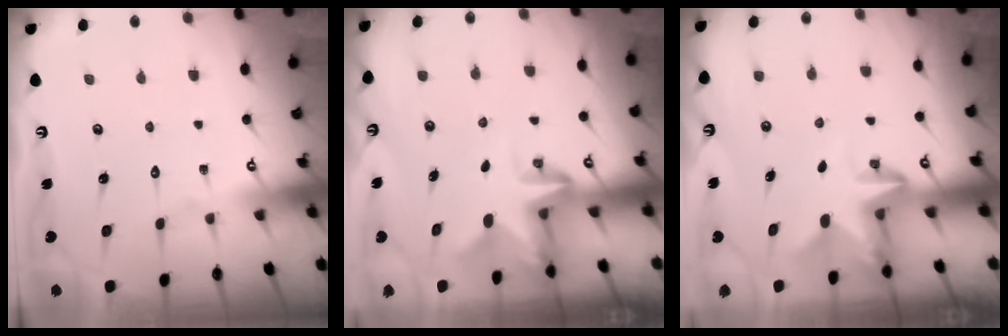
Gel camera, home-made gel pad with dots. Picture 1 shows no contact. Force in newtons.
{"total": 2.4, "press": 2.4, "slide": 0.4}
{"total": 2.8, "press": 2.8, "slide": 0.6}